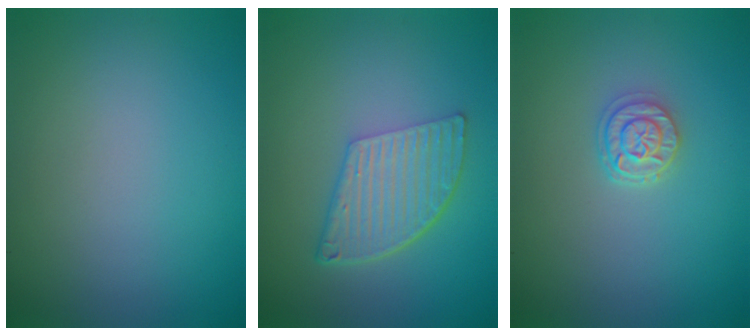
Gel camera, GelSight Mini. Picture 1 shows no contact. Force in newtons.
{"total": 5.6, "press": 3.9, "slide": 4.0}
{"total": 2.3, "press": 2.0, "slide": 1.1}